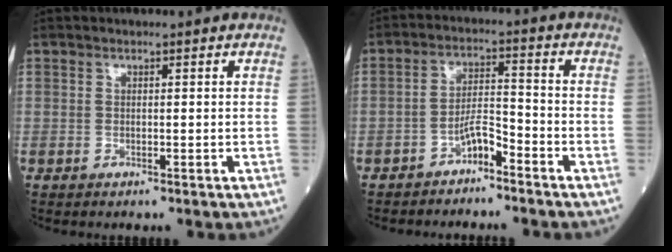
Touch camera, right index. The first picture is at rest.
{"total": 4.1, "force": [-3.1, 0.9, 2.5], "torque": [-0.045, 0.008, -0.057]}